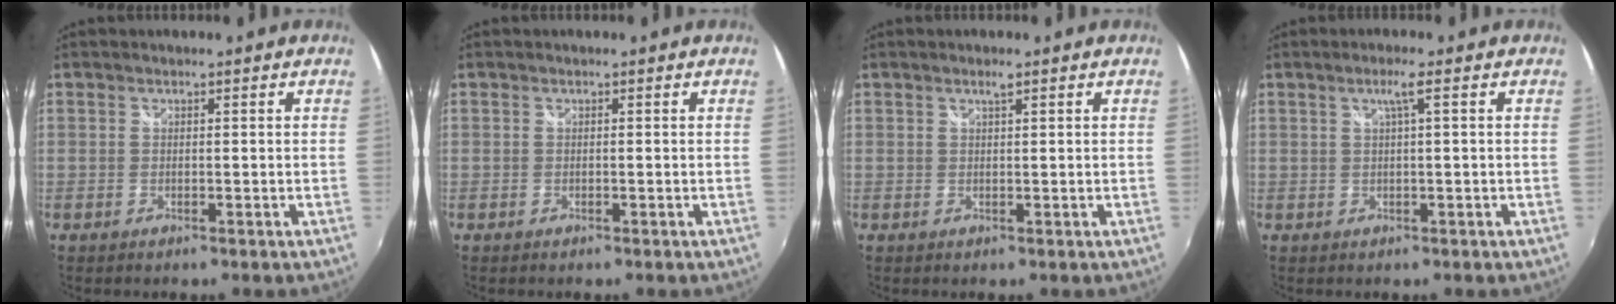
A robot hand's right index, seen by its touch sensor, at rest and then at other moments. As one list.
[{"total": 0.0}, {"total": 1.1, "force": [0.8, -0.2, 0.6], "torque": [-0.007, -0.001, 0.014]}, {"total": 2.5, "force": [0.8, -0.5, 2.3], "torque": [-0.040, 0.001, 0.013]}]